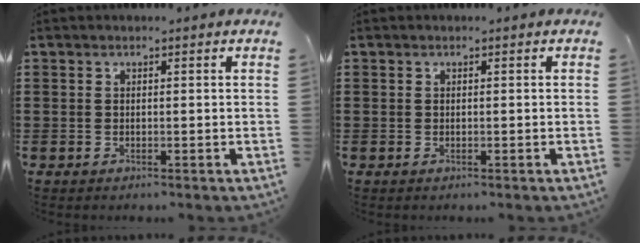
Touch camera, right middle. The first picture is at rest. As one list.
[{"total": 0.0}]